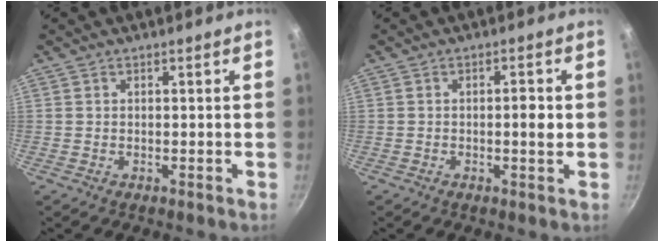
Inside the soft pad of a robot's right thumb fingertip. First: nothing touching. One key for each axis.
{"total": 2.8, "fx": -0.2, "fy": 0.9, "fz": 2.7, "tx": -0.036, "ty": 0.005, "tz": -0.003}